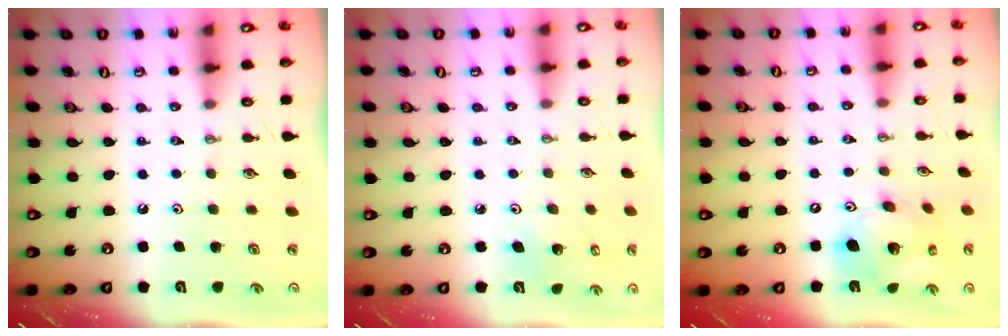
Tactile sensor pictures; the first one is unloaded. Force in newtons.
{"total": 5.8, "press": 5.7, "slide": 1.2}
{"total": 15.6, "press": 15.3, "slide": 2.8}